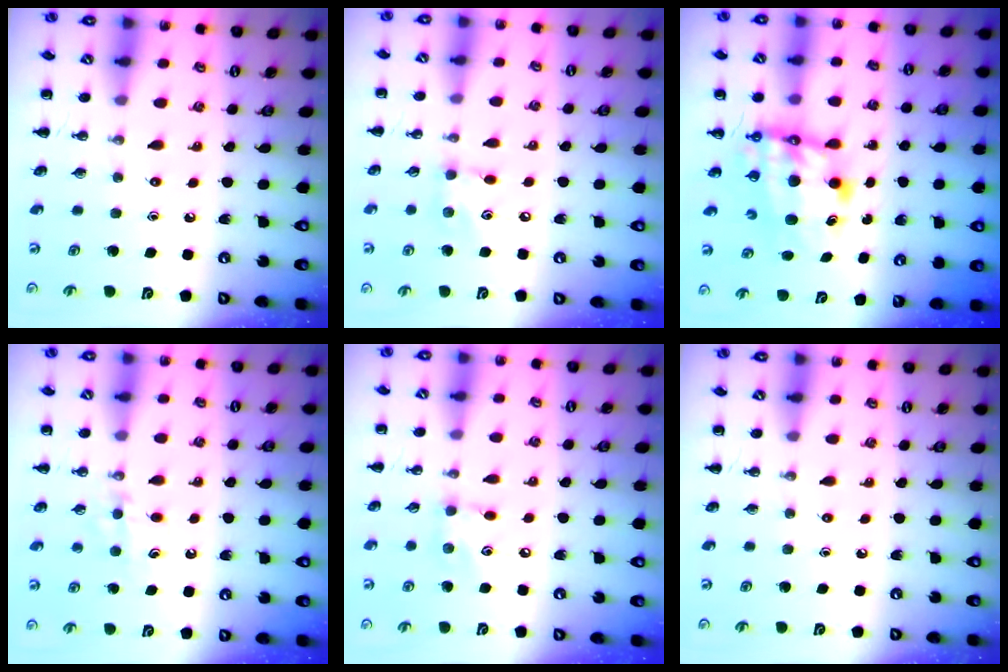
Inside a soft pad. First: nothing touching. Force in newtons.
{"total": 6.2, "press": 6.2, "slide": 0.6}
{"total": 7.4, "press": 7.2, "slide": 1.8}
{"total": 5.6, "press": 5.3, "slide": 1.7}
{"total": 6.2, "press": 6.2, "slide": 0.6}
{"total": 0.0}